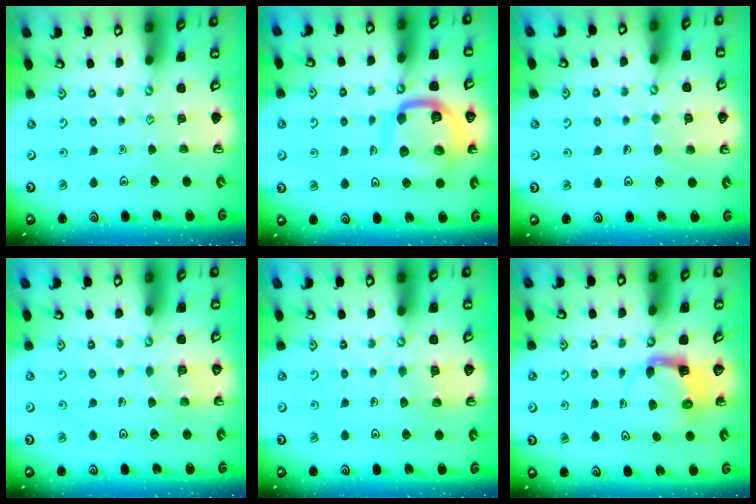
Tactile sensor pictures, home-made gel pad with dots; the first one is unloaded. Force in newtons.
{"total": 15.0, "press": 14.9, "slide": 1.6}
{"total": 5.6, "press": 5.5, "slide": 0.4}
{"total": 2.9, "press": 2.9, "slide": 0.2}
{"total": 5.4, "press": 5.4, "slide": 0.4}
{"total": 3.7, "press": 3.7, "slide": 0.6}